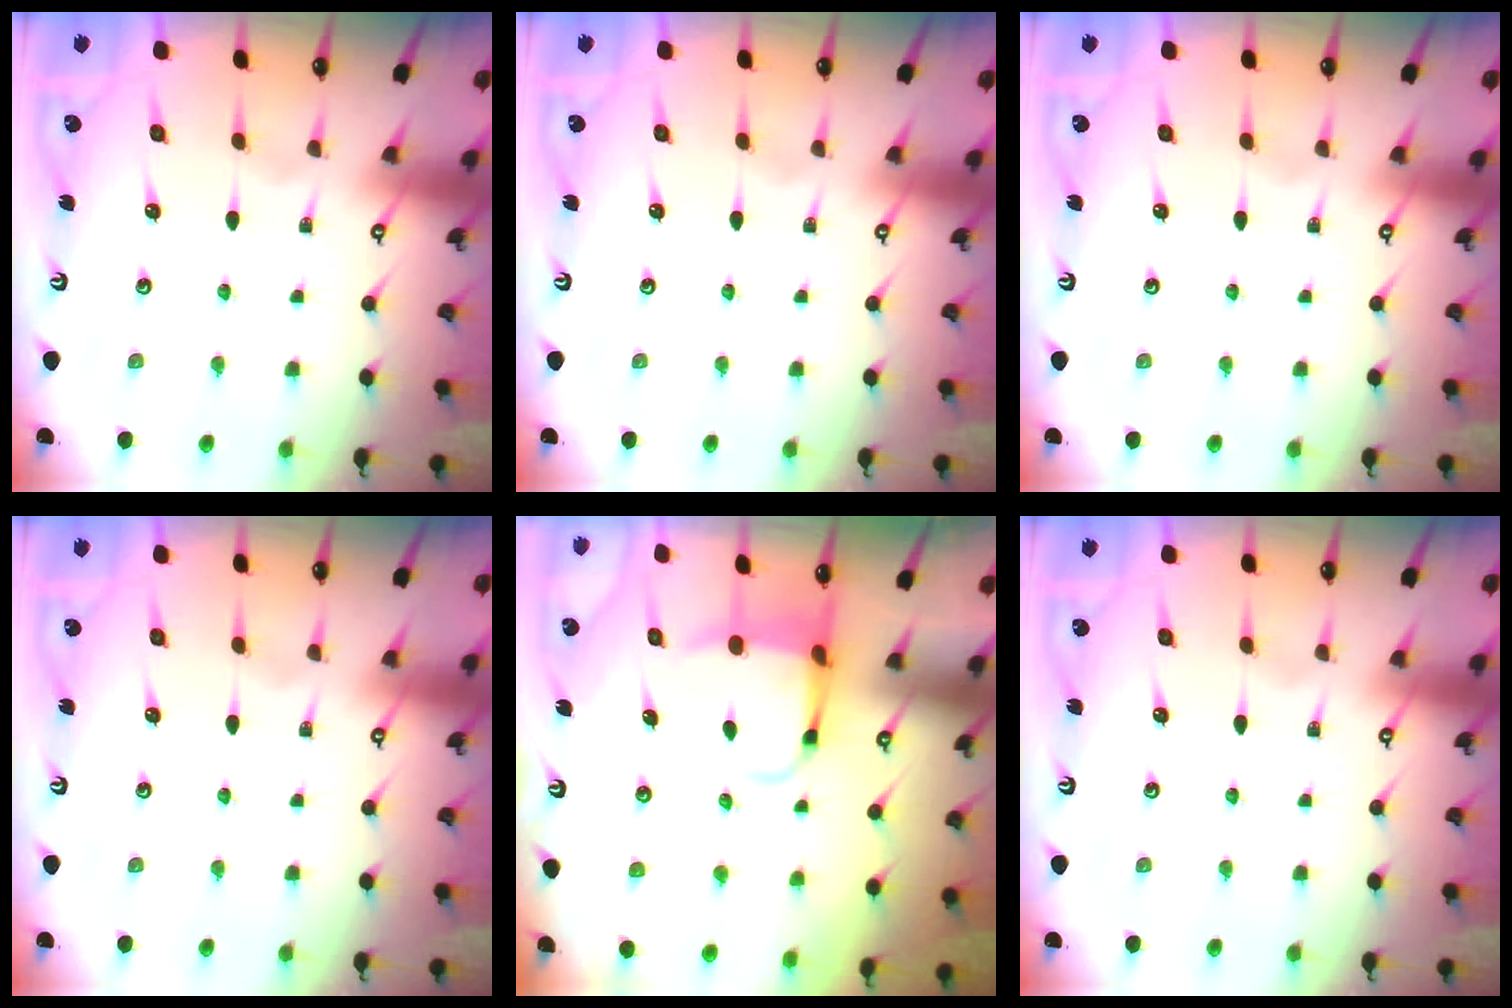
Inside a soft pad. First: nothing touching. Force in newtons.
{"total": 0.0}
{"total": 0.0}
{"total": 0.0}
{"total": 3.9, "press": 3.8, "slide": 1.2}
{"total": 0.0}